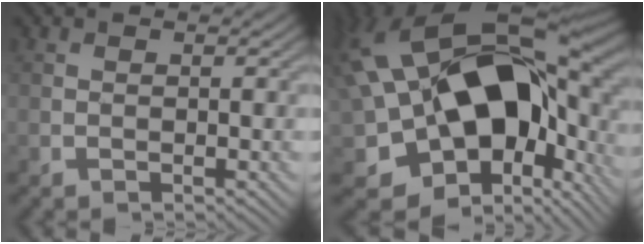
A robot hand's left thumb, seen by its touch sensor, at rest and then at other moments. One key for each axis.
{"total": 21.5, "fx": 2.4, "fy": 14.0, "fz": 16.2, "tx": -0.334, "ty": -0.039, "tz": 0.080}